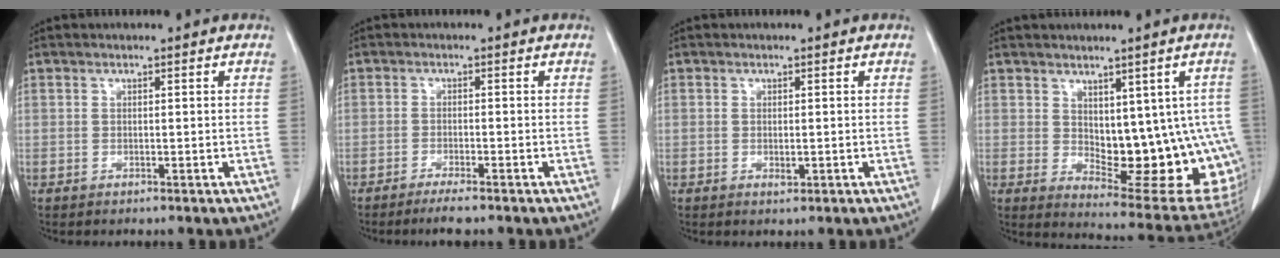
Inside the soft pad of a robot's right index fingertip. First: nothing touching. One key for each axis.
{"total": 3.0, "fx": -2.4, "fy": 0.2, "fz": 1.9, "tx": -0.034, "ty": -0.005, "tz": -0.039}
{"total": 1.0, "fx": -0.1, "fy": 0.5, "fz": 0.9, "tx": -0.016, "ty": -0.003, "tz": -0.001}
{"total": 15.9, "fx": -0.5, "fy": 7.4, "fz": 14.1, "tx": -0.138, "ty": -0.003, "tz": 0.016}